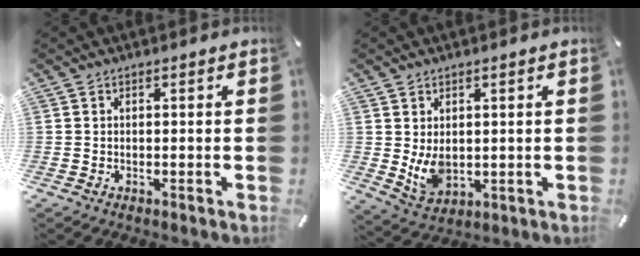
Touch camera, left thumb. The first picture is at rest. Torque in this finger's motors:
{"motor_torque": [1.23, 1.30, 0.83, -0.16, 0.08]}